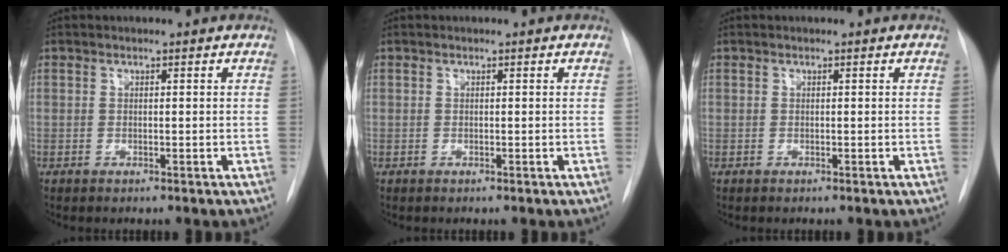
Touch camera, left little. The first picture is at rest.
{"total": 0.0}
{"total": 0.0}